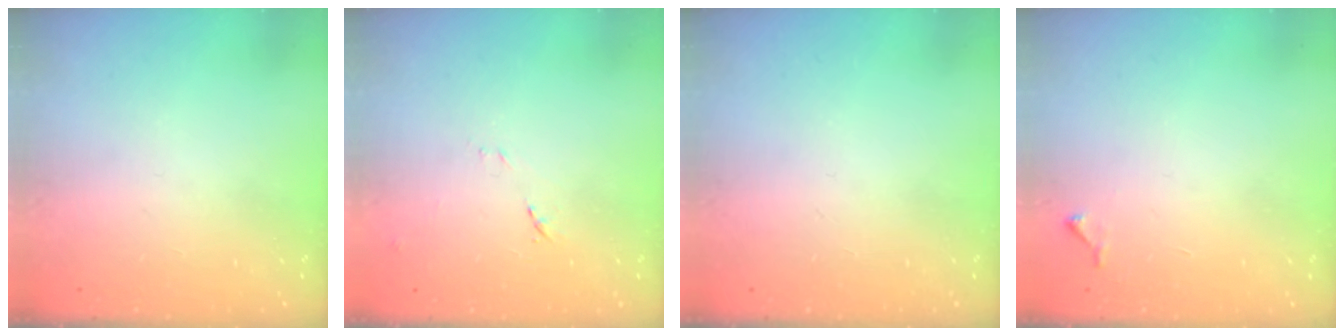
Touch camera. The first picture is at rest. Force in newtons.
{"total": 7.1, "press": 7.1, "slide": 0.6}
{"total": 0.0}
{"total": 4.4, "press": 4.4, "slide": 0.7}